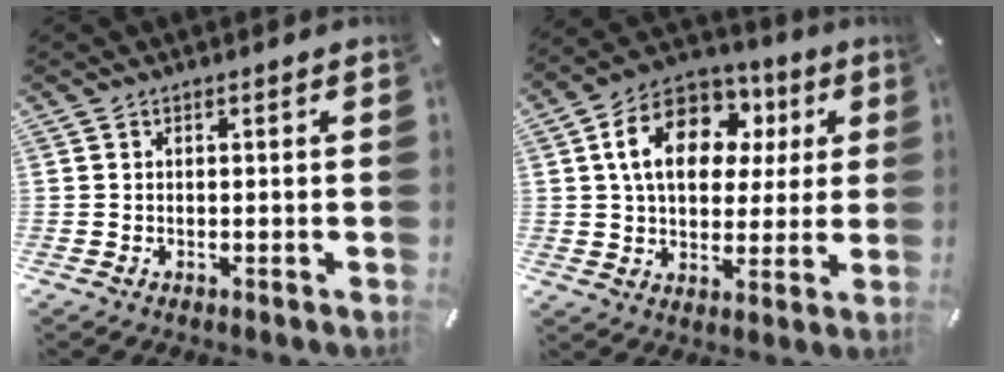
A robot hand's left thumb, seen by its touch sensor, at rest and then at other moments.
{"total": 15.9, "force": [4.8, 11.8, 9.5], "torque": [-0.164, 0.000, 0.090]}